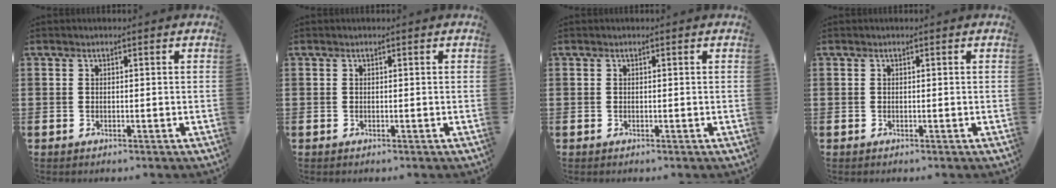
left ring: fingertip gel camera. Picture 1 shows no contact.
{"total": 0.0}
{"total": 0.0}
{"total": 0.0}